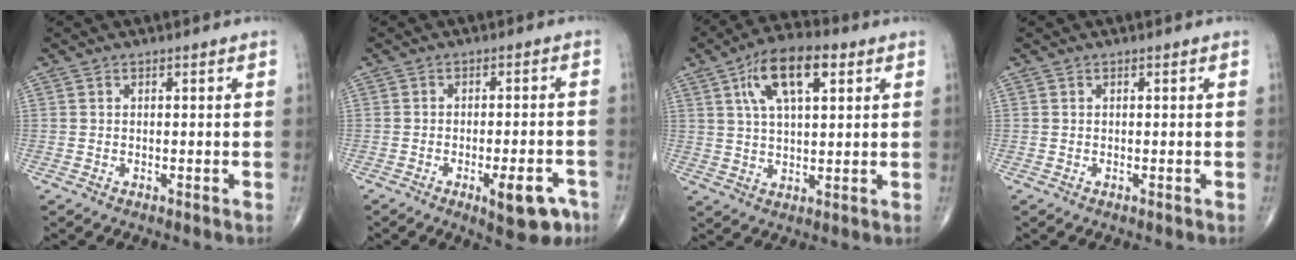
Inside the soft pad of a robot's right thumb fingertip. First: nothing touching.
{"total": 8.5, "force": [-4.2, 2.9, 6.8], "torque": [-0.076, 0.015, -0.050]}
{"total": 12.3, "force": [4.9, 5.3, 9.9], "torque": [-0.166, 0.005, 0.082]}
{"total": 0.0}